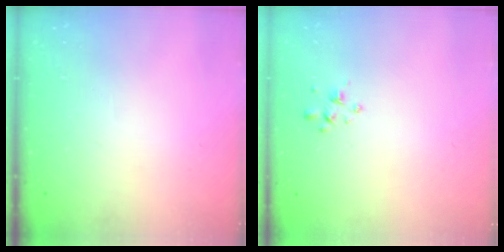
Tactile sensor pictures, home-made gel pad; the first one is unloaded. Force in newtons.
{"total": 2.4, "press": 2.3, "slide": 0.8}